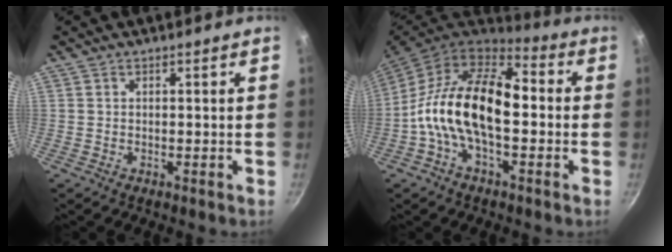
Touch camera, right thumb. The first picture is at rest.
{"total": 18.2, "force": [-1.3, 9.9, 15.1], "torque": [-0.254, 0.040, -0.046]}